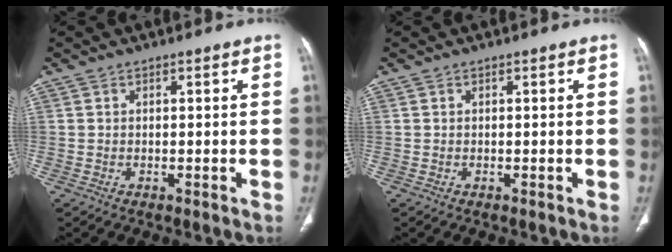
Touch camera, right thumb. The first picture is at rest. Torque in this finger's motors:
{"motor_torque": [2.29, 2.00, 0.16, -0.02, 0.01]}